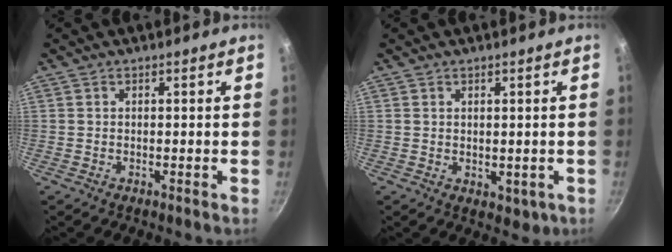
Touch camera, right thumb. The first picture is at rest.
{"total": 2.7, "force": [0.4, 1.9, 1.8], "torque": [-0.019, -0.009, 0.009]}